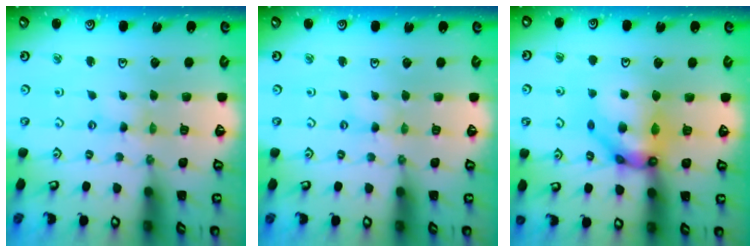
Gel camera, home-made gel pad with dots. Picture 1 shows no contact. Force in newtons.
{"total": 0.0}
{"total": 13.9, "press": 13.8, "slide": 1.4}